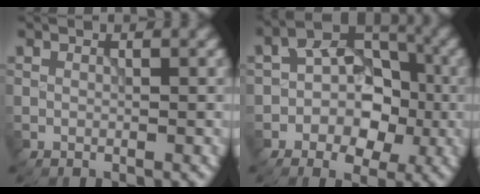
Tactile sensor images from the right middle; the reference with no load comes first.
{"total": 6.9, "force": [-1.6, 4.9, 4.6], "torque": [-0.053, 0.007, -0.037]}